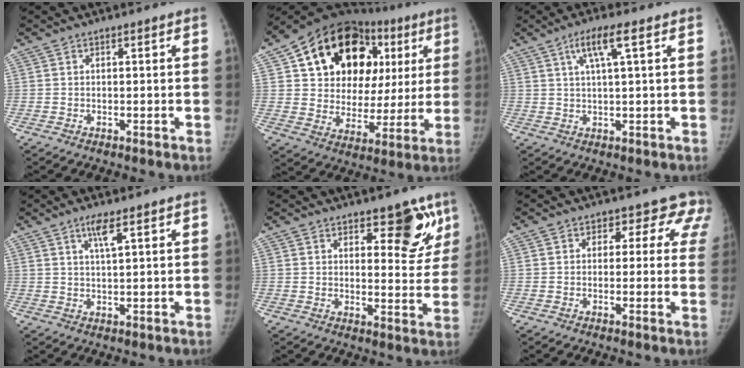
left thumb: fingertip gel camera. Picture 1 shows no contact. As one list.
[{"total": 26.4, "force": [9.6, 17.9, 16.9], "torque": [-0.201, 0.030, 0.153]}, {"total": 5.6, "force": [2.3, 0.3, 5.1], "torque": [-0.105, 0.002, 0.046]}, {"total": 3.6, "force": [2.1, 0.5, 2.9], "torque": [-0.057, -0.006, 0.041]}, {"total": 9.1, "force": [5.6, 4.1, 5.9], "torque": [-0.030, -0.035, 0.076]}, {"total": 7.1, "force": [4.9, 5.0, 1.5], "torque": [0.041, -0.008, 0.025]}]